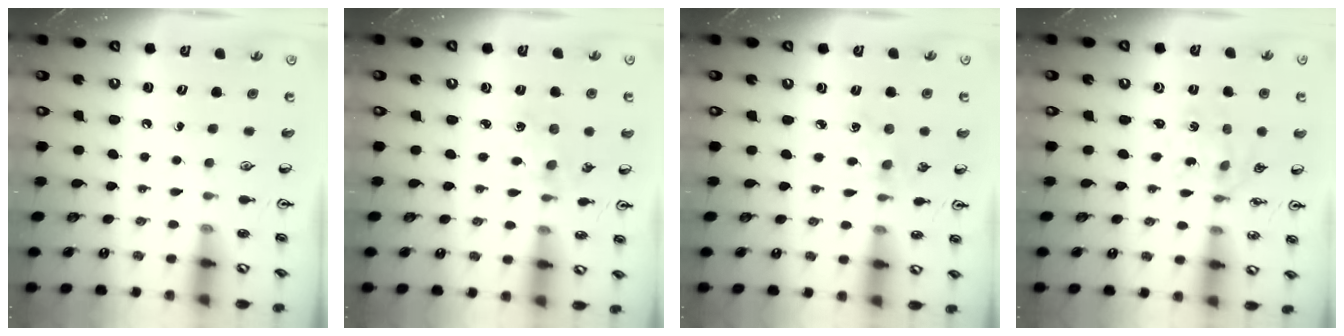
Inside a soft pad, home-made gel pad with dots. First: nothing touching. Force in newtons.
{"total": 2.0, "press": 2.0, "slide": 0.4}
{"total": 2.9, "press": 2.8, "slide": 0.5}
{"total": 1.0, "press": 1.0, "slide": 0.2}